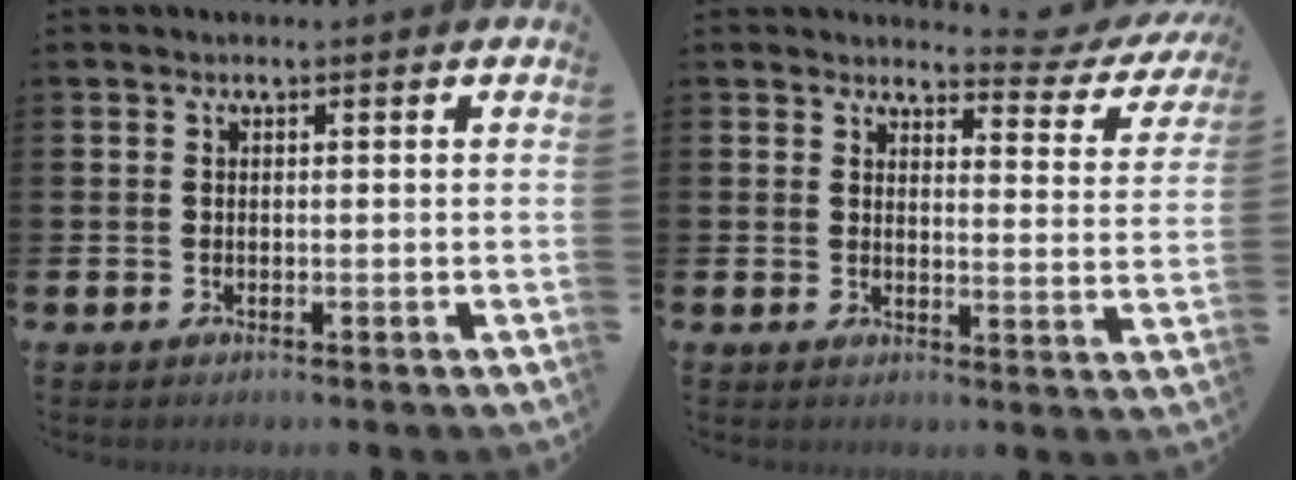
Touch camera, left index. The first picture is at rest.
{"total": 3.3, "force": [3.0, 1.1, 0.9], "torque": [-0.008, -0.029, 0.043]}